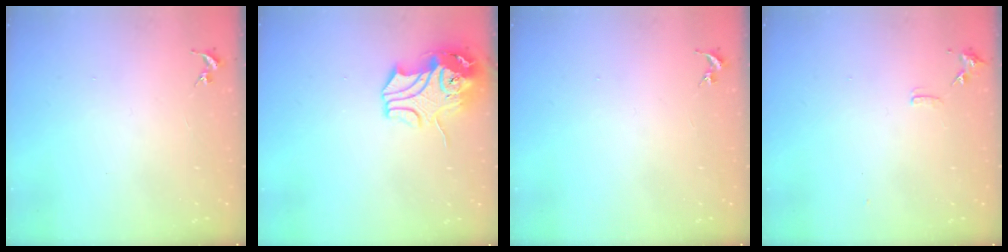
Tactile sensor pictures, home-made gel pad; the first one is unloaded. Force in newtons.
{"total": 12.0, "press": 11.8, "slide": 2.0}
{"total": 0.0}
{"total": 6.8, "press": 6.7, "slide": 0.9}